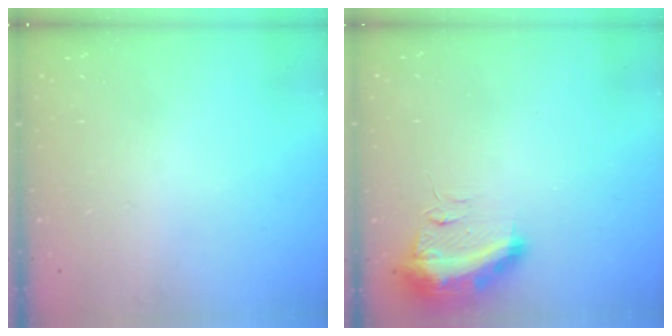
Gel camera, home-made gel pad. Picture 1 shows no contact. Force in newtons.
{"total": 17.3, "press": 13.2, "slide": 11.2}